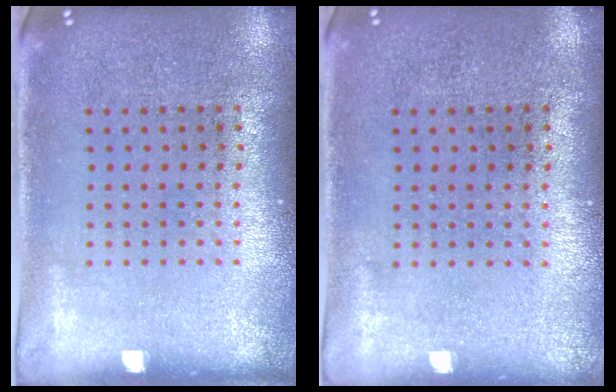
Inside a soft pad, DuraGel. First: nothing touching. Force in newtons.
{"total": 0.0}